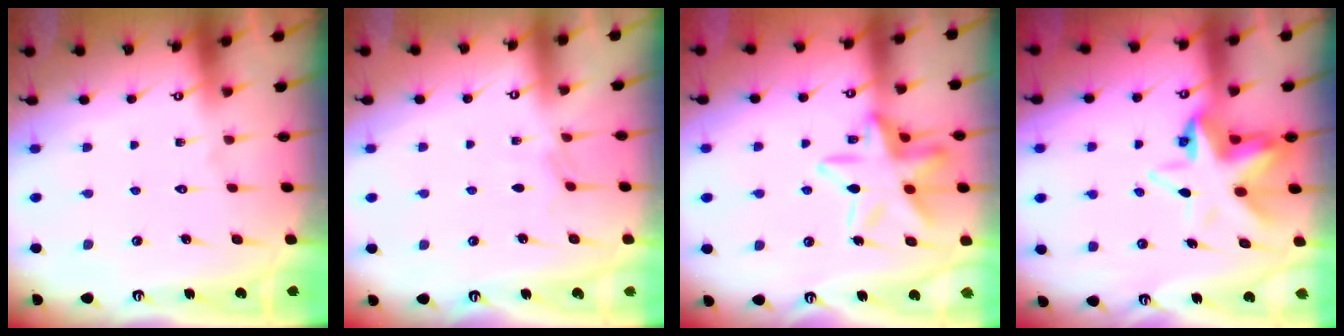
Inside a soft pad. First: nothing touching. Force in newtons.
{"total": 2.2, "press": 2.1, "slide": 0.4}
{"total": 15.9, "press": 15.9, "slide": 1.3}
{"total": 9.9, "press": 9.7, "slide": 1.9}